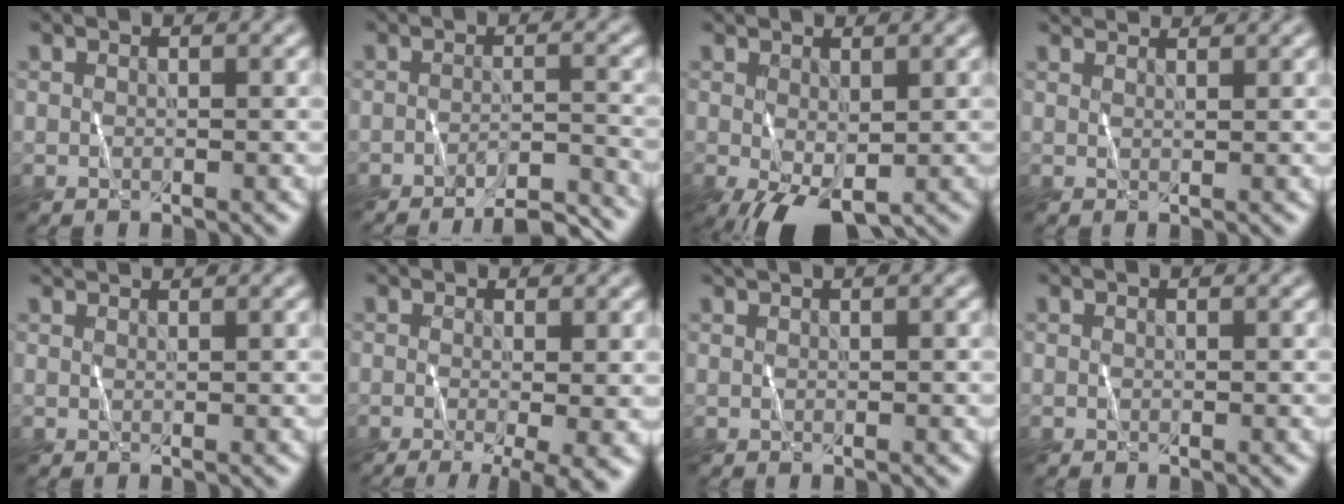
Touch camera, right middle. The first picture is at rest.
{"total": 4.2, "force": [-3.9, 0.3, 1.5], "torque": [-0.018, 0.007, -0.057]}
{"total": 4.4, "force": [-1.1, 2.2, 3.6], "torque": [-0.081, -0.003, -0.014]}
{"total": 3.3, "force": [3.1, 0.5, 1.1], "torque": [-0.021, 0.014, 0.042]}
{"total": 1.7, "force": [1.7, 0.0, 0.5], "torque": [-0.008, 0.006, 0.021]}
{"total": 4.0, "force": [-0.8, 0.9, 3.8], "torque": [-0.048, -0.004, -0.007]}
{"total": 1.3, "force": [1.2, 0.1, 0.6], "torque": [-0.017, 0.005, 0.018]}
{"total": 0.0}